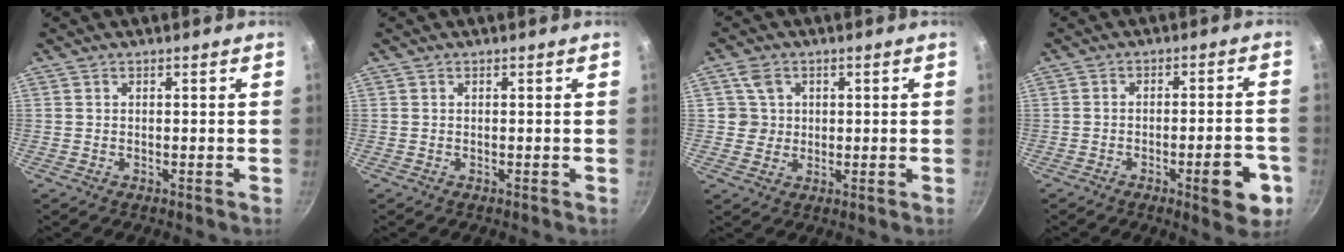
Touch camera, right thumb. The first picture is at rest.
{"total": 0.0}
{"total": 4.4, "force": [1.3, 4.1, 0.8], "torque": [0.014, 0.000, 0.023]}
{"total": 9.8, "force": [-4.1, 3.1, 8.3], "torque": [-0.087, 0.025, -0.049]}